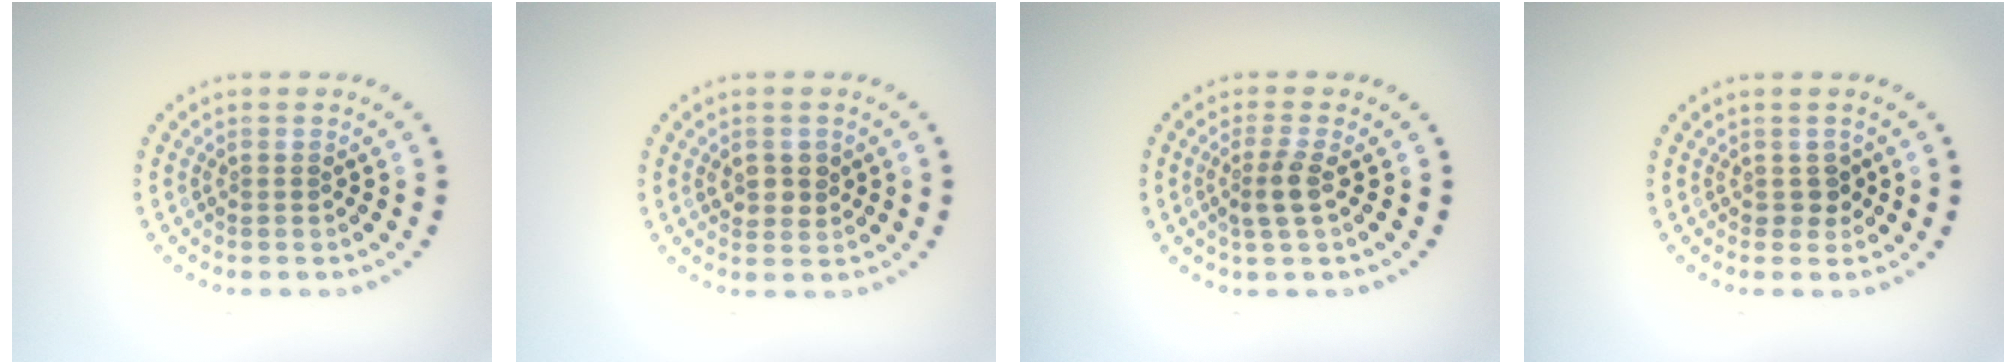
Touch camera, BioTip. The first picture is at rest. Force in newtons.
{"total": 2.0, "press": 1.9, "slide": 0.6}
{"total": 2.2, "press": 1.9, "slide": 1.2}
{"total": 1.2, "press": 1.1, "slide": 0.5}